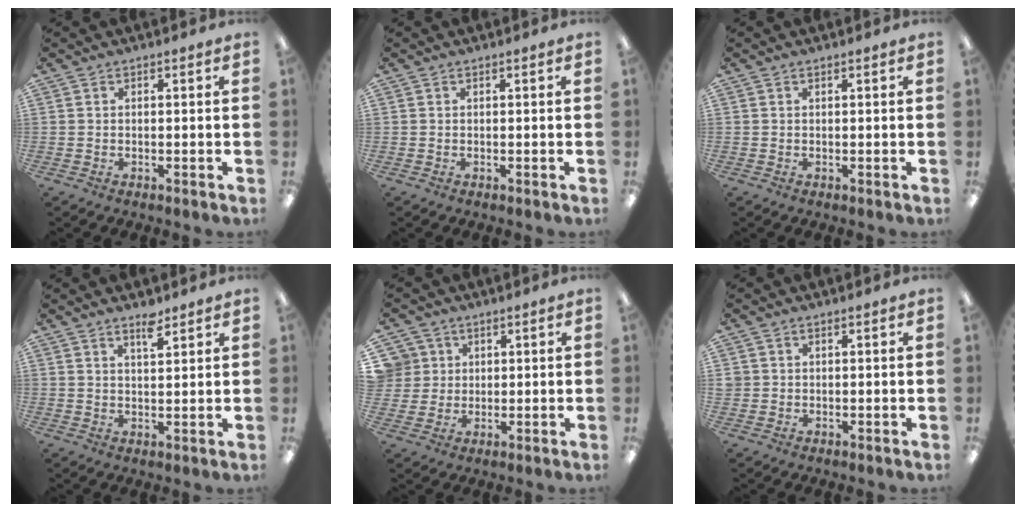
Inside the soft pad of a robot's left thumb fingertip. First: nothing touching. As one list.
[{"total": 0.0}, {"total": 0.0}, {"total": 4.0, "force": [3.2, 1.1, 2.1], "torque": [-0.023, -0.019, 0.052]}, {"total": 5.7, "force": [2.2, 5.2, -0.3], "torque": [-0.004, -0.004, 0.043]}, {"total": 1.2, "force": [0.4, 1.1, 0.2], "torque": [-0.005, 0.003, 0.007]}]